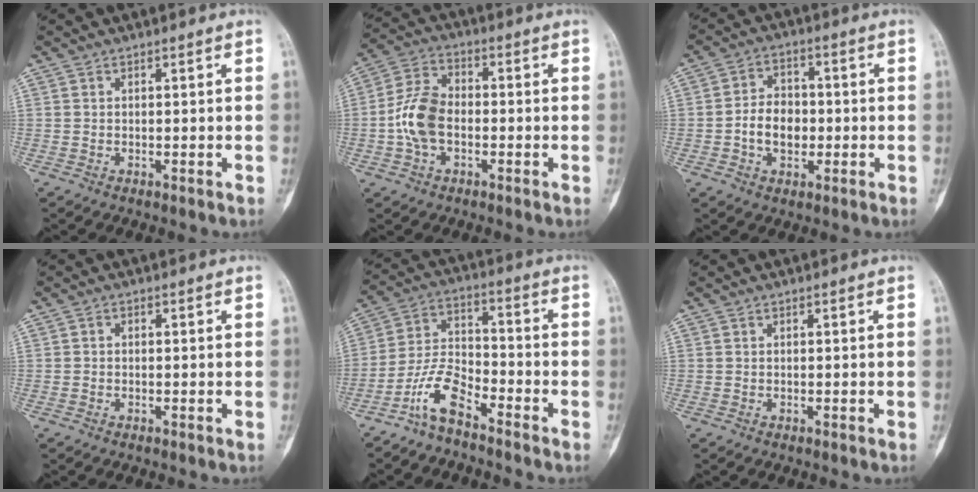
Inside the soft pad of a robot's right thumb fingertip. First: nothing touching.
{"total": 9.6, "force": [-1.7, 6.2, 7.1], "torque": [-0.139, 0.027, -0.041]}
{"total": 7.6, "force": [-1.3, 5.6, 5.0], "torque": [-0.058, 0.017, -0.029]}
{"total": 0.6, "force": [-0.1, 0.5, 0.3], "torque": [-0.002, 0.002, -0.008]}
{"total": 8.1, "force": [-6.0, 2.8, 4.8], "torque": [-0.101, 0.055, -0.127]}
{"total": 0.0}